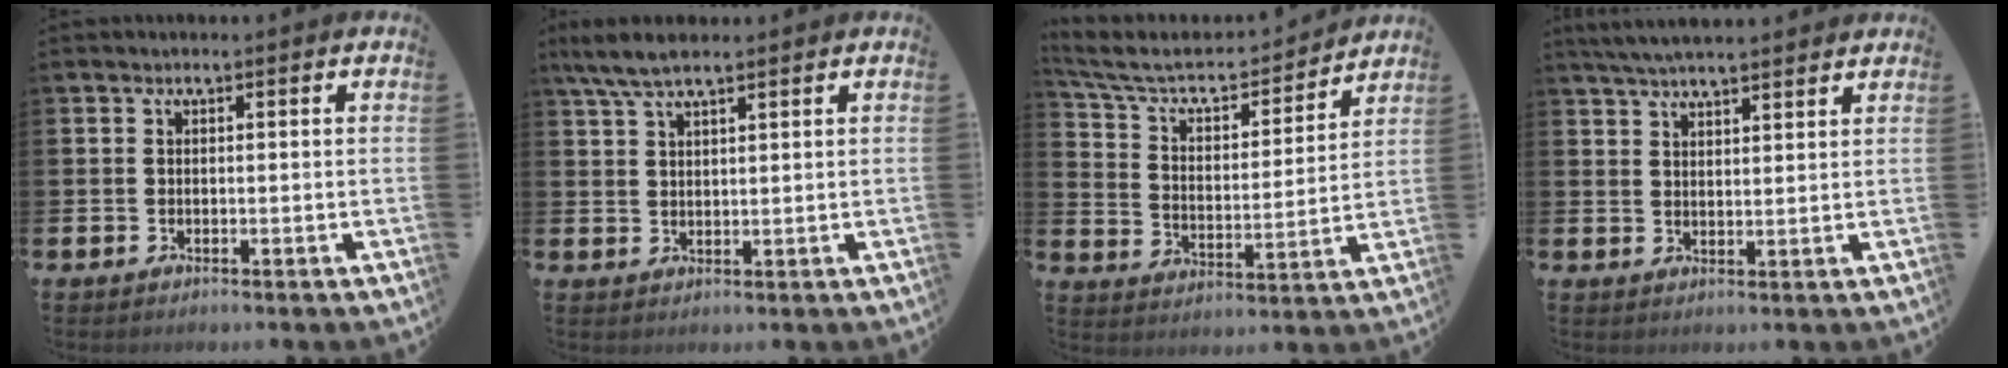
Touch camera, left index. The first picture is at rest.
{"total": 5.4, "force": [4.2, 1.2, 3.1], "torque": [-0.069, -0.006, 0.076]}
{"total": 7.5, "force": [6.6, 2.8, 2.3], "torque": [-0.086, -0.045, 0.111]}
{"total": 4.8, "force": [4.6, 0.5, 1.3], "torque": [-0.037, -0.012, 0.085]}